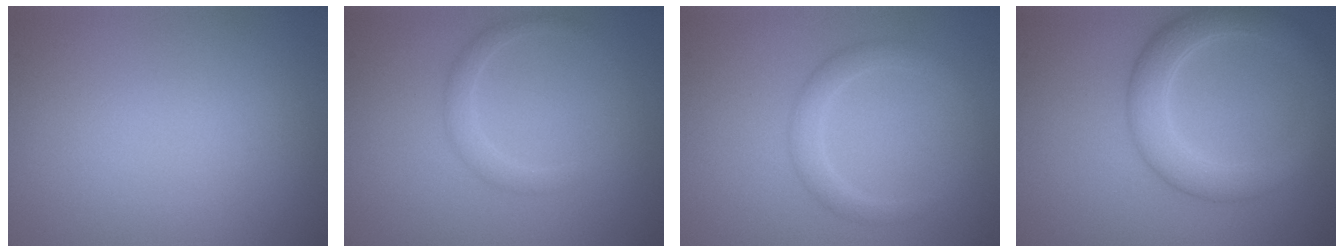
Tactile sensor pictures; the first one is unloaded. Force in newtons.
{"total": 1.6, "press": 1.6, "slide": 0.1}
{"total": 2.1, "press": 2.1, "slide": 0.0}
{"total": 4.7, "press": 4.7, "slide": 0.0}